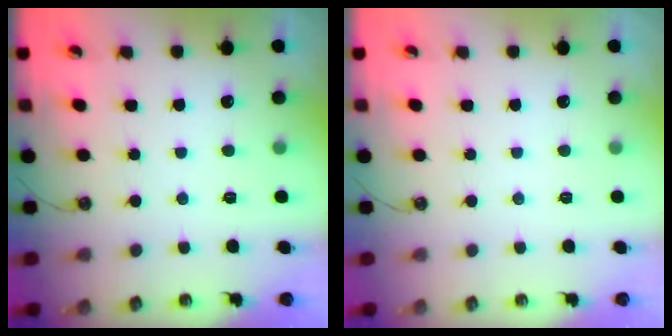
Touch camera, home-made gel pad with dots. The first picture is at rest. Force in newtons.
{"total": 0.0}